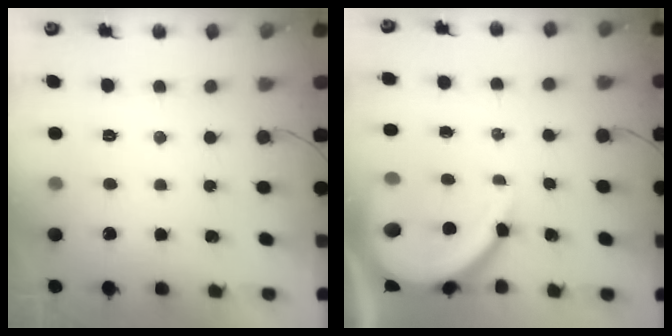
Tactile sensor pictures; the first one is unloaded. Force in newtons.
{"total": 13.2, "press": 13.1, "slide": 1.3}